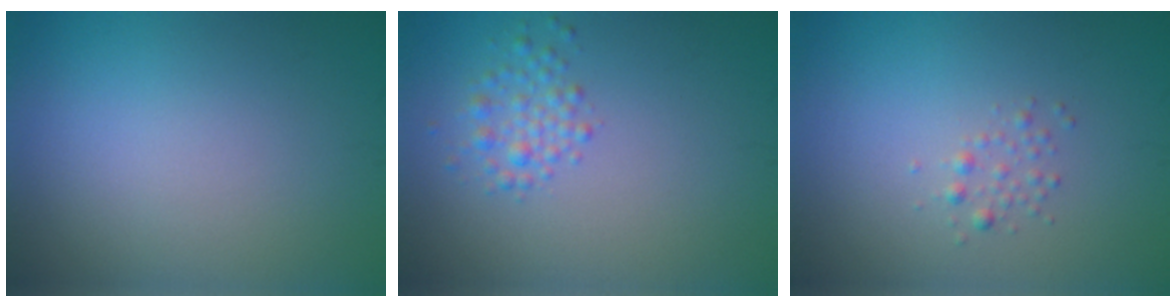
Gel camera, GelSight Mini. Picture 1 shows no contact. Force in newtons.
{"total": 1.9, "press": 1.9, "slide": 0.1}
{"total": 1.1, "press": 1.1, "slide": 0.0}